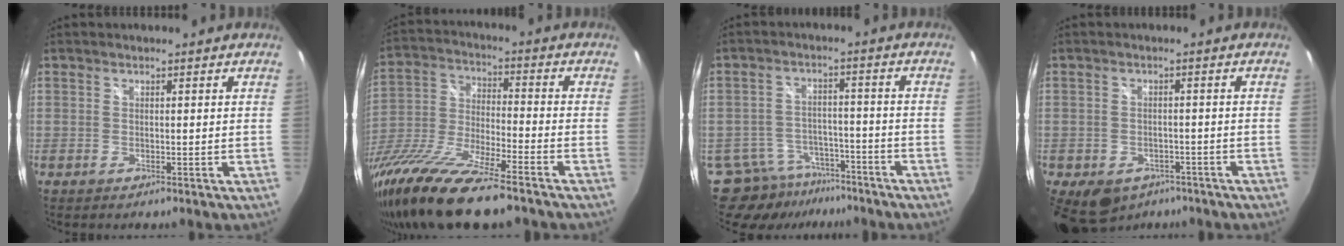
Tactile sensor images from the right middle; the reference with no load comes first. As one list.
[{"total": 21.6, "force": [-16.2, 3.4, 13.9], "torque": [-0.281, -0.052, -0.296]}, {"total": 10.9, "force": [-8.6, 6.0, 2.8], "torque": [-0.073, 0.011, -0.120]}, {"total": 10.3, "force": [-6.1, 7.1, 4.3], "torque": [-0.094, 0.002, -0.075]}]